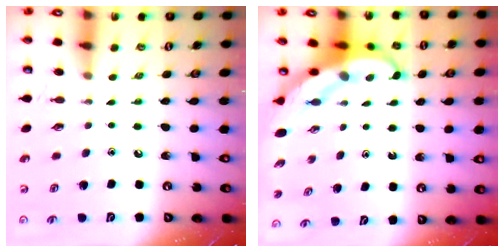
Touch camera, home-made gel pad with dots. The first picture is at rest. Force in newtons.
{"total": 7.4, "press": 7.2, "slide": 1.7}